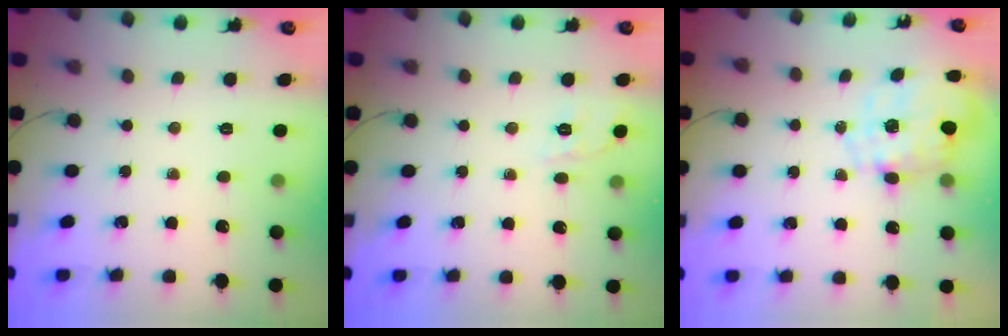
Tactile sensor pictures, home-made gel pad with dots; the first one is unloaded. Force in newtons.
{"total": 2.0, "press": 1.2, "slide": 1.5}
{"total": 2.3, "press": 2.0, "slide": 1.2}